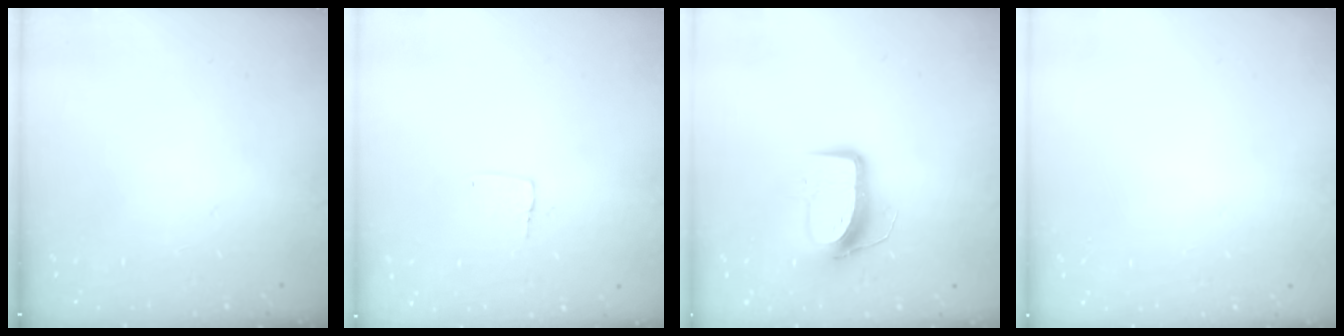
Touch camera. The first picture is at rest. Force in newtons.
{"total": 3.8, "press": 3.8, "slide": 0.1}
{"total": 8.9, "press": 8.9, "slide": 0.7}
{"total": 0.0}